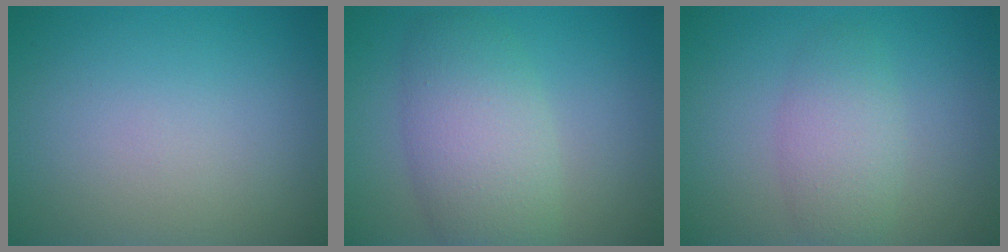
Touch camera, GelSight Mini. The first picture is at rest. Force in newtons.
{"total": 6.4, "press": 6.4, "slide": 0.1}
{"total": 3.1, "press": 3.1, "slide": 0.1}